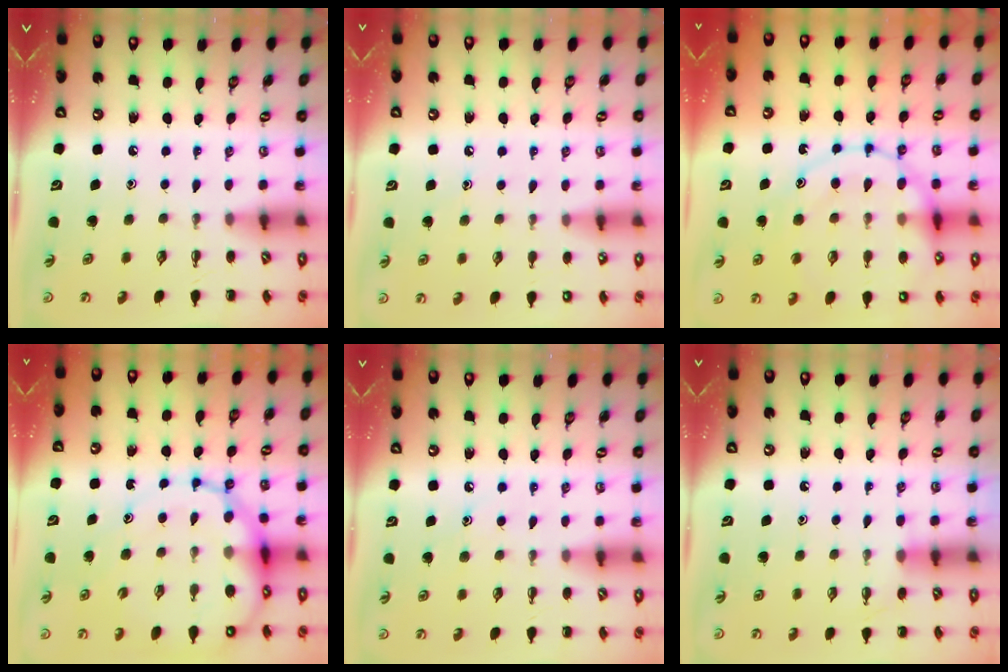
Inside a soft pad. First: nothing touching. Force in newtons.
{"total": 5.2, "press": 5.0, "slide": 1.4}
{"total": 18.3, "press": 18.2, "slide": 2.0}
{"total": 17.9, "press": 17.4, "slide": 4.4}
{"total": 6.6, "press": 6.4, "slide": 1.4}
{"total": 4.5, "press": 4.3, "slide": 1.4}